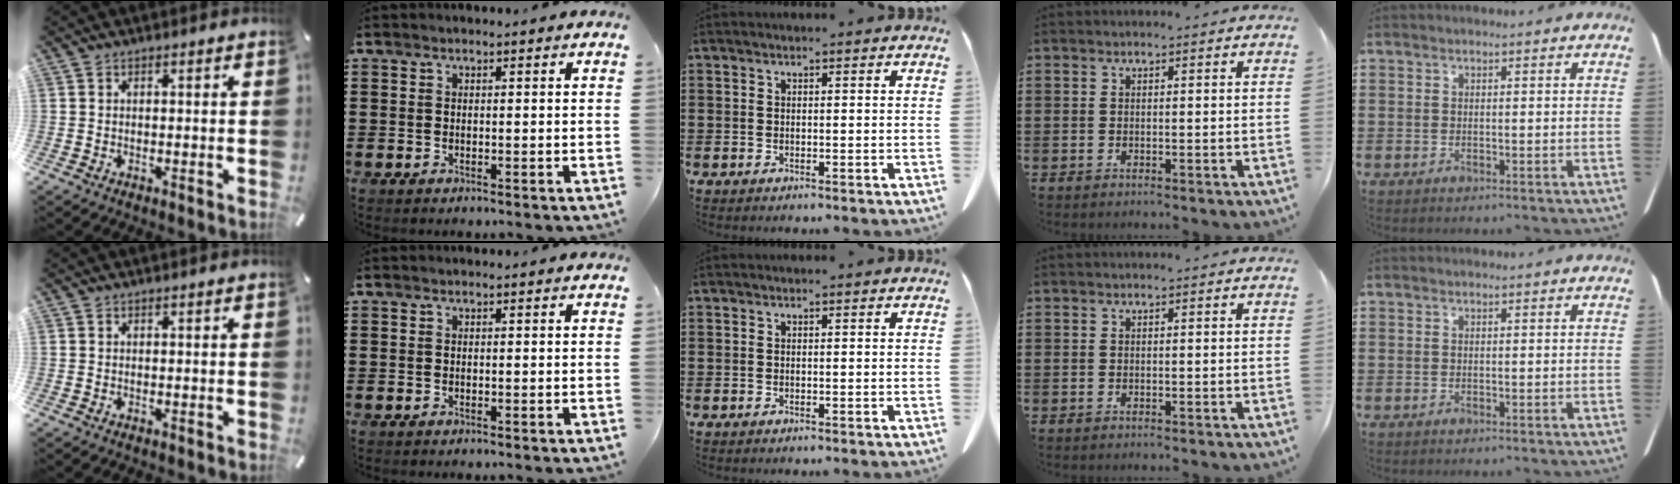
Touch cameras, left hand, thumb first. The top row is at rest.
{}